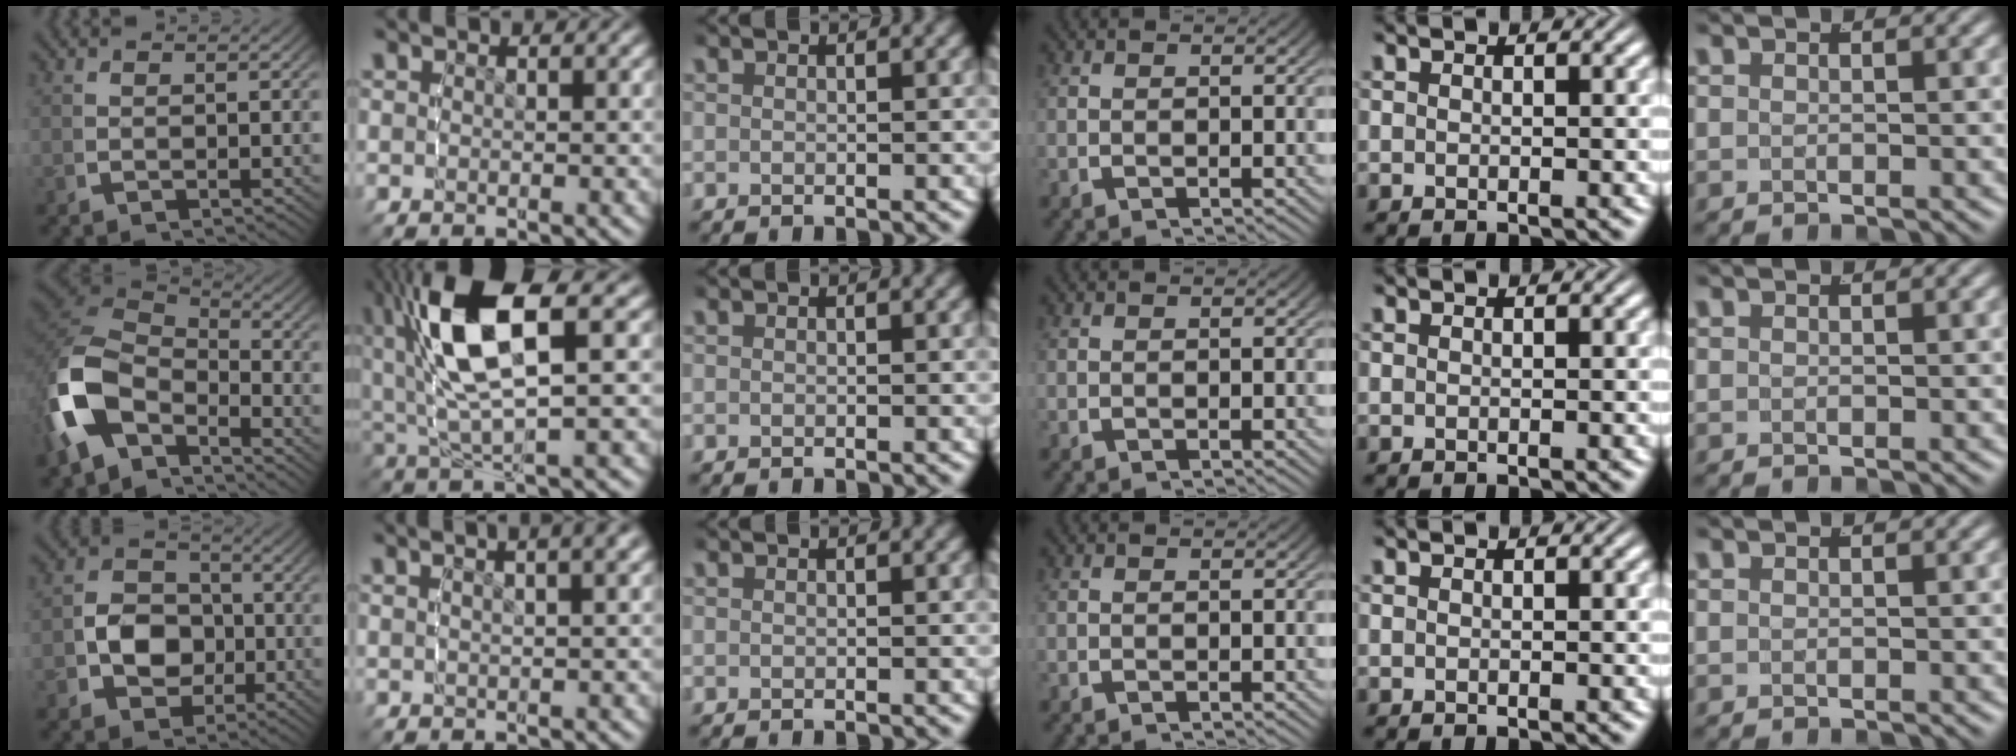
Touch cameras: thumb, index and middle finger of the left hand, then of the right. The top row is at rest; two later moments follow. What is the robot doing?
{"motion": "lift_and_place", "object": "markers"}